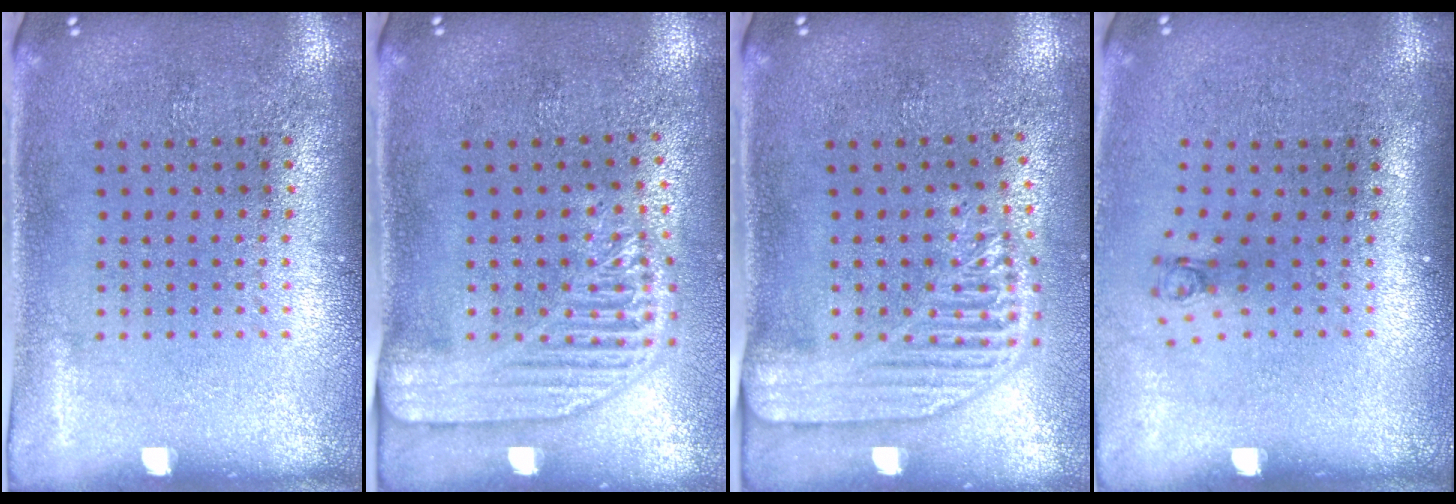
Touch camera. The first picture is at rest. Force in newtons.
{"total": 2.2, "press": 1.9, "slide": 1.2}
{"total": 2.2, "press": 1.9, "slide": 1.2}
{"total": 0.7, "press": 0.3, "slide": 0.7}